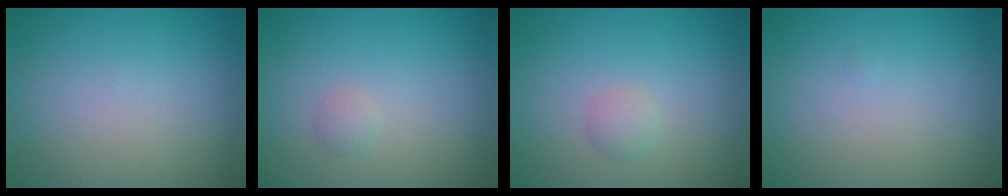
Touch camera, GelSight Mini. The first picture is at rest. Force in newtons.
{"total": 0.7, "press": 0.7, "slide": 0.0}
{"total": 1.1, "press": 1.1, "slide": 0.1}
{"total": 0.0}